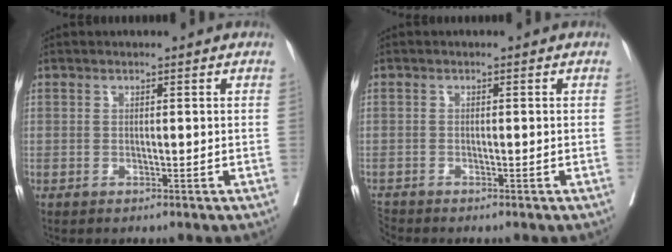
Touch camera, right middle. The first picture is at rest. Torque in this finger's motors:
{"motor_torque": [0.89, -0.90, 0.31, 0.07]}